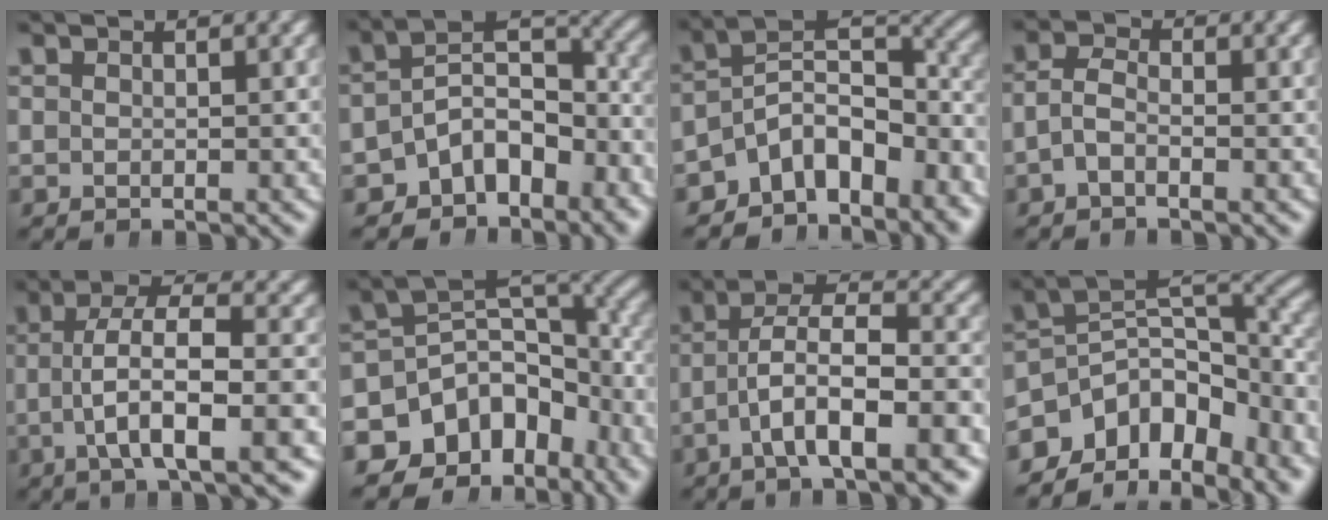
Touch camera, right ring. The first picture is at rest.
{"total": 8.1, "force": [-3.2, 5.9, 4.5], "torque": [-0.076, -0.023, -0.050]}
{"total": 11.1, "force": [-5.2, 7.3, 6.6], "torque": [-0.106, -0.029, -0.077]}
{"total": 2.4, "force": [-0.5, 1.6, 1.7], "torque": [-0.035, -0.007, -0.012]}
{"total": 6.3, "force": [-0.5, 2.0, 5.9], "torque": [-0.106, -0.005, -0.004]}
{"total": 14.9, "force": [-4.7, 11.1, 8.9], "torque": [-0.156, -0.038, -0.064]}
{"total": 5.8, "force": [-0.7, 2.2, 5.3], "torque": [-0.088, -0.001, -0.012]}
{"total": 15.2, "force": [-6.6, 10.2, 9.1], "torque": [-0.137, -0.041, -0.094]}